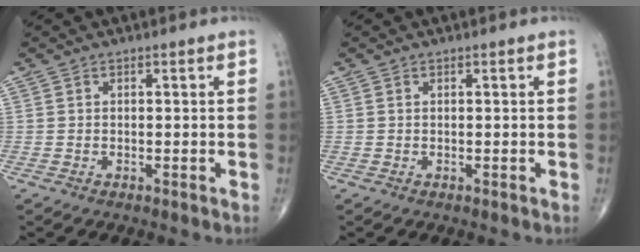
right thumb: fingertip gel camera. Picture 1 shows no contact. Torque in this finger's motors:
{"motor_torque": [0.02, -0.18, -0.22, -0.02, -0.02]}